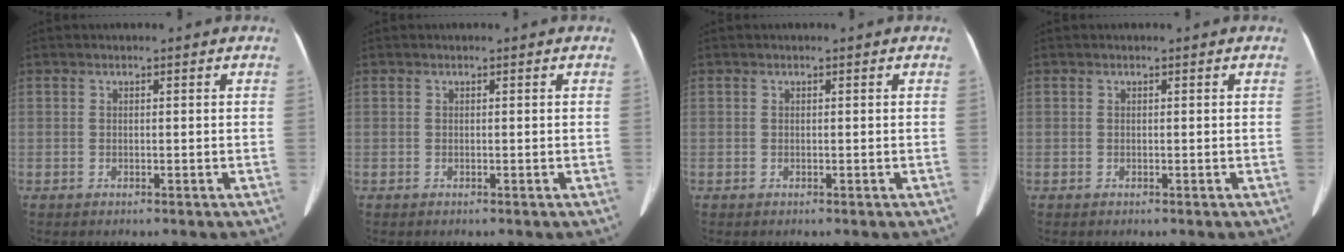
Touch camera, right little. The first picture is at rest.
{"total": 0.0}
{"total": 0.0}
{"total": 0.0}